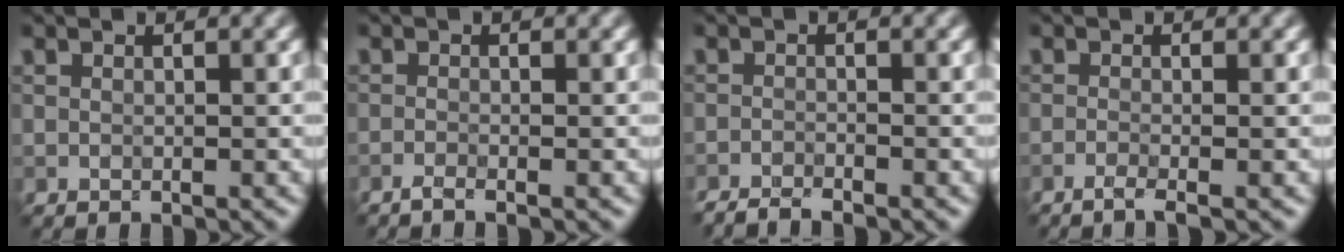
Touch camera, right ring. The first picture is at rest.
{"total": 1.1, "force": [-0.9, 0.1, 0.7], "torque": [-0.014, -0.003, -0.023]}
{"total": 2.6, "force": [-2.5, 0.1, 0.7], "torque": [-0.017, -0.003, -0.050]}
{"total": 1.5, "force": [-1.0, 0.2, 1.2], "torque": [-0.019, -0.003, -0.029]}